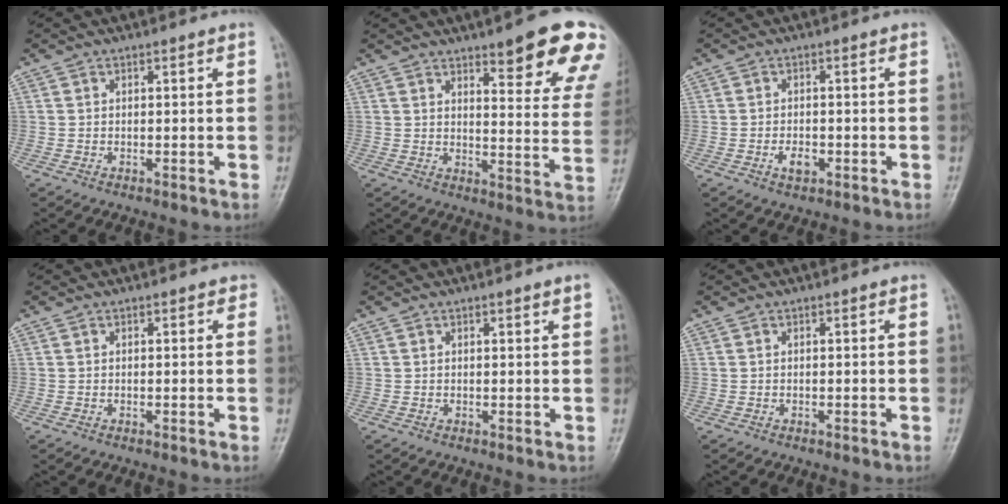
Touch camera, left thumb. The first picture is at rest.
{"total": 16.8, "force": [10.7, 3.7, 12.4], "torque": [-0.122, -0.058, 0.130]}
{"total": 2.7, "force": [-1.1, 1.6, 1.9], "torque": [-0.030, 0.003, -0.016]}
{"total": 0.9, "force": [0.5, 0.6, 0.5], "torque": [0.001, -0.001, 0.001]}
{"total": 1.4, "force": [0.9, 0.0, 1.0], "torque": [-0.013, -0.003, 0.012]}
{"total": 0.0}